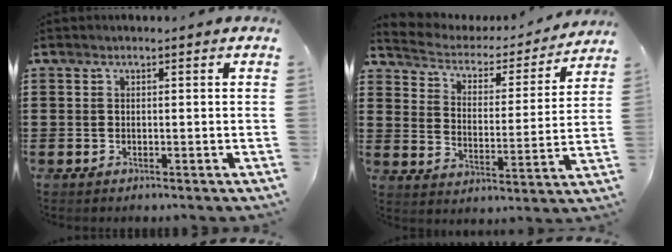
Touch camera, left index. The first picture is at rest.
{"total": 2.6, "force": [2.2, 1.2, 0.6], "torque": [-0.032, -0.023, 0.028]}